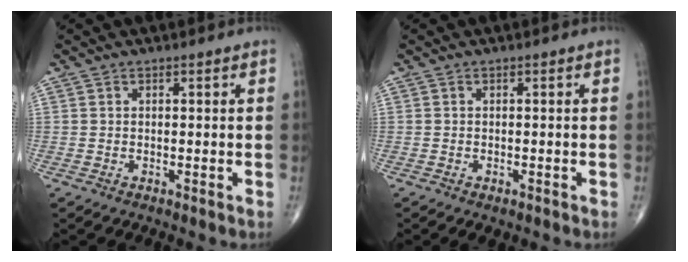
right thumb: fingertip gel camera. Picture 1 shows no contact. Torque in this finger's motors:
{"motor_torque": [1.27, 0.34, 0.23, -0.46, 0.03]}